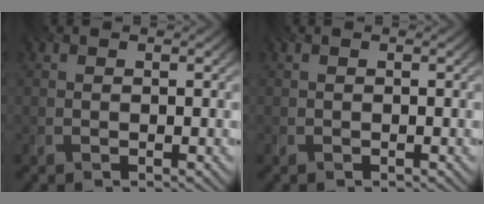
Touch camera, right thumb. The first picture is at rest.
{"total": 0.0}